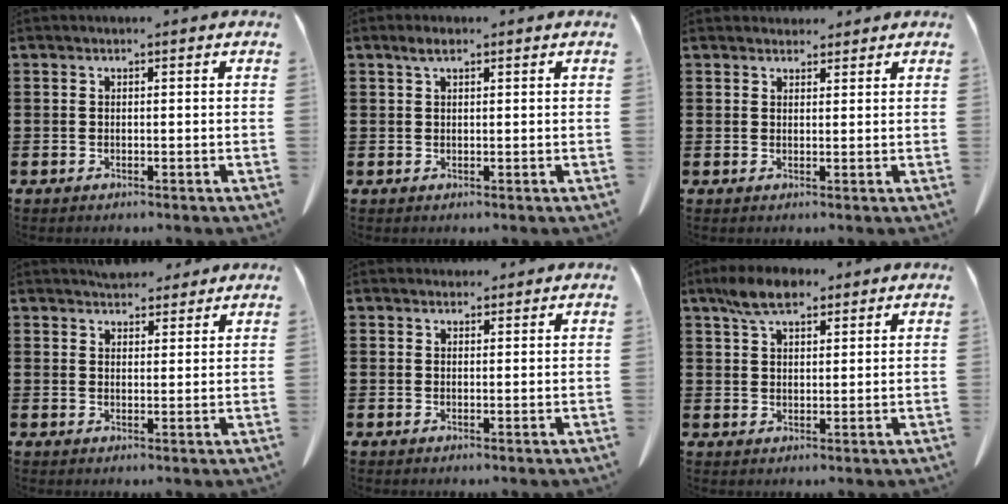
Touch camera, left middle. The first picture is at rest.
{"total": 1.7, "force": [0.9, 0.6, 1.3], "torque": [-0.029, 0.002, 0.016]}
{"total": 2.0, "force": [1.9, 0.7, 0.1], "torque": [0.000, -0.004, 0.037]}
{"total": 3.7, "force": [3.5, 0.9, 0.5], "torque": [-0.019, -0.008, 0.068]}
{"total": 1.7, "force": [1.6, 0.6, 0.1], "torque": [-0.007, 0.001, 0.032]}
{"total": 6.2, "force": [4.5, 2.3, 3.6], "torque": [-0.083, 0.001, 0.084]}